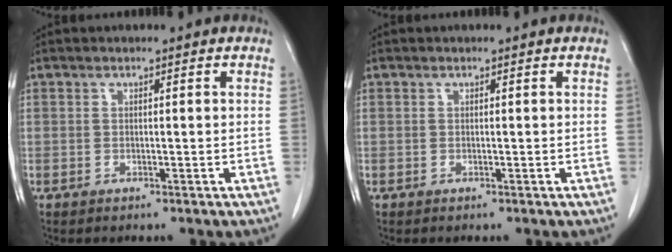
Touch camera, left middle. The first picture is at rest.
{"total": 0.0}